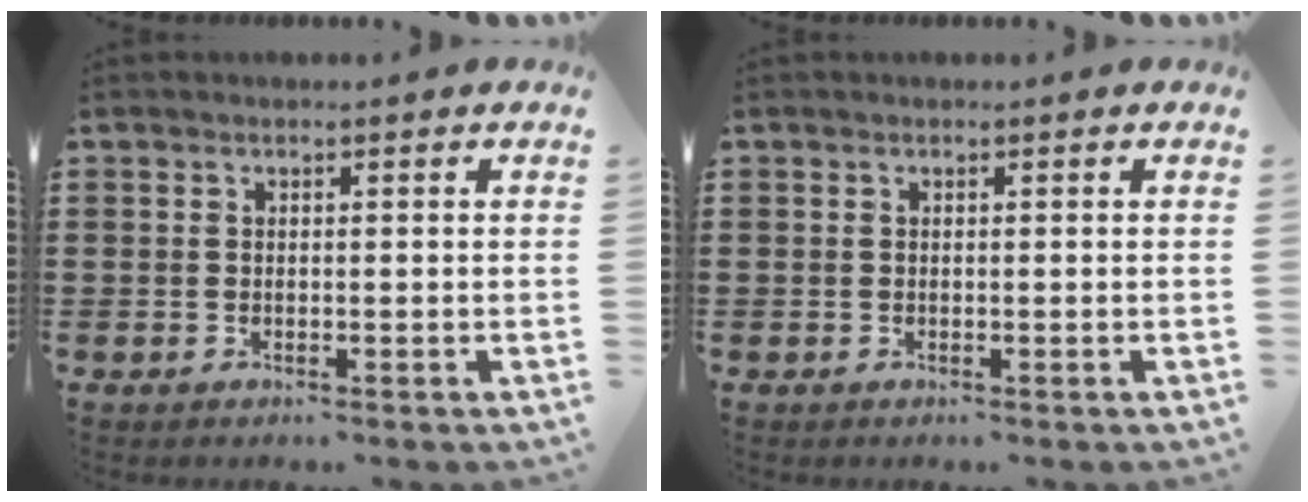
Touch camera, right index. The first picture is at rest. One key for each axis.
{"total": 0.0}